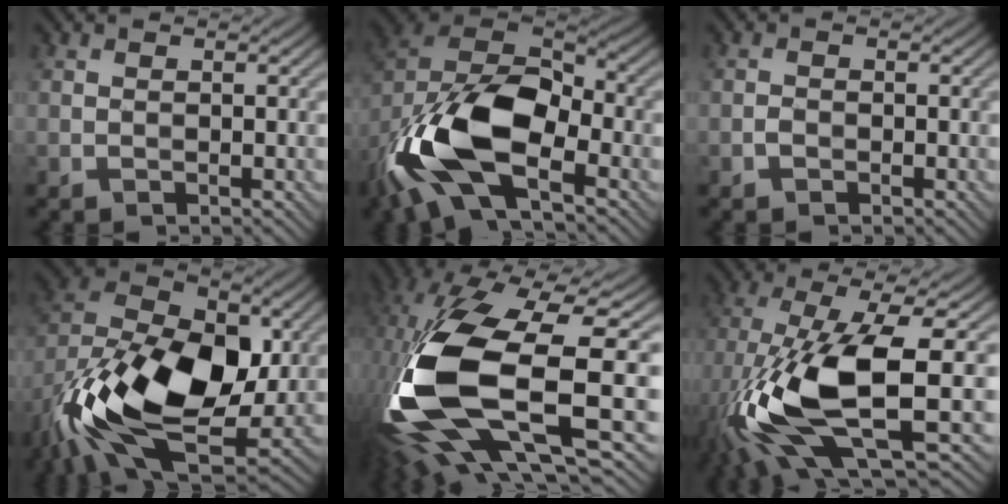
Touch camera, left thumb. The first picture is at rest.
{"total": 16.0, "force": [-6.4, 8.2, 12.1], "torque": [-0.261, -0.018, -0.130]}
{"total": 0.8, "force": [-0.5, 0.5, 0.4], "torque": [-0.007, -0.001, -0.011]}
{"total": 18.0, "force": [-4.4, 10.4, 14.1], "torque": [-0.269, 0.003, -0.093]}
{"total": 19.3, "force": [-1.5, 8.0, 17.5], "torque": [-0.397, -0.057, -0.001]}
{"total": 16.1, "force": [-4.0, 5.2, 14.7], "torque": [-0.329, -0.019, -0.063]}